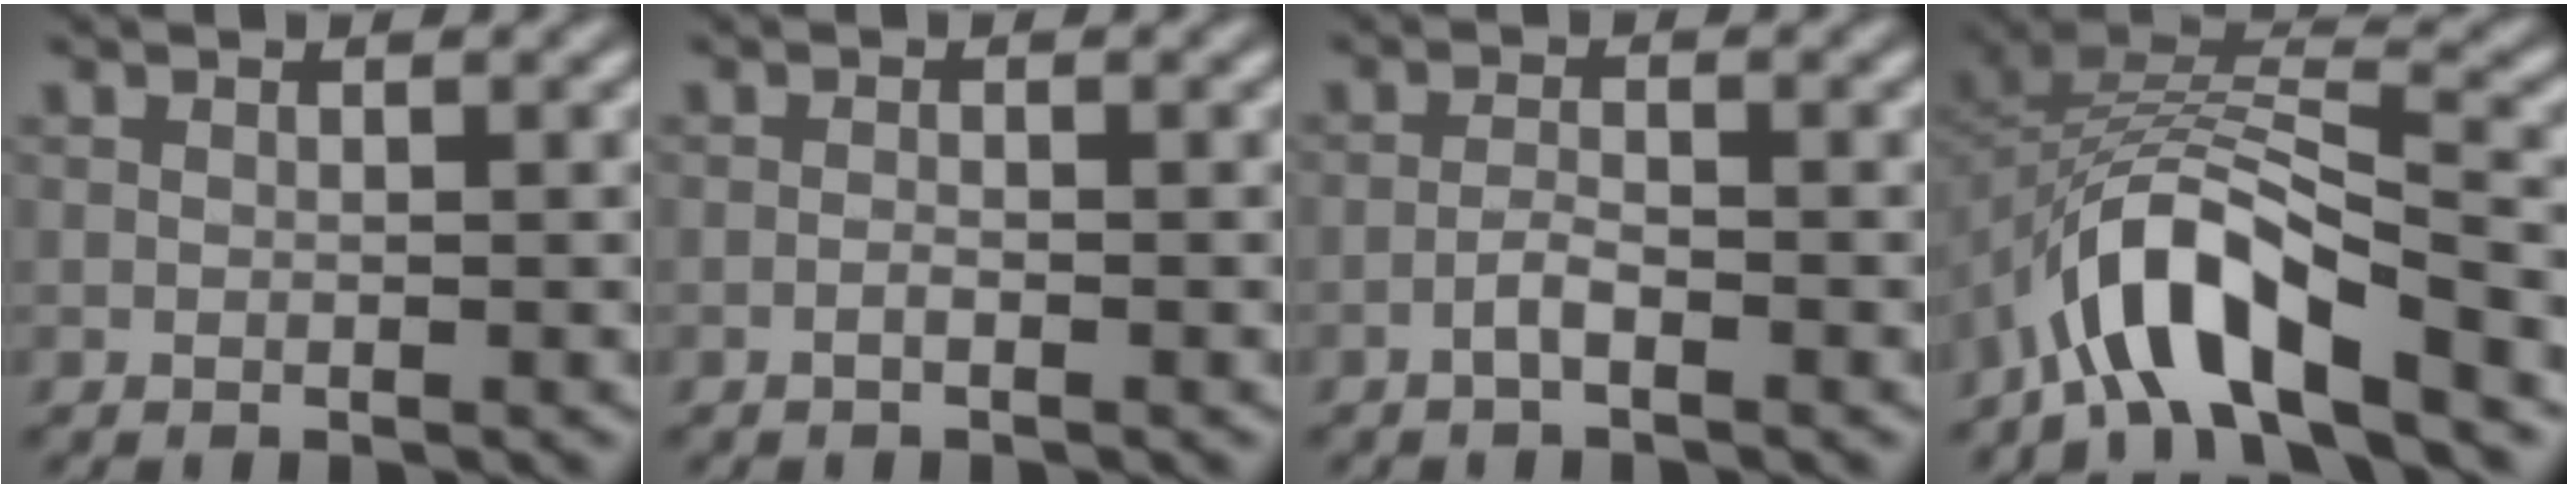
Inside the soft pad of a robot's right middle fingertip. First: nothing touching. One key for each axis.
{"total": 0.5, "fx": -0.4, "fy": 0.1, "fz": 0.4, "tx": -0.006, "ty": 0.001, "tz": -0.008}
{"total": 1.3, "fx": -0.9, "fy": 0.2, "fz": 1.0, "tx": -0.018, "ty": 0.005, "tz": -0.020}
{"total": 8.6, "fx": -5.3, "fy": 3.0, "fz": 6.1, "tx": -0.101, "ty": 0.007, "tz": -0.102}